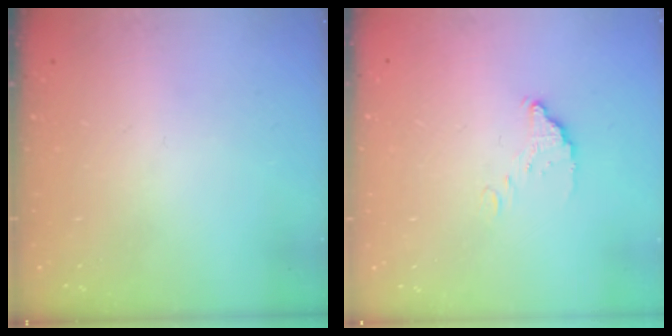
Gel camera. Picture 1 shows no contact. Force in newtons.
{"total": 4.3, "press": 4.3, "slide": 0.1}